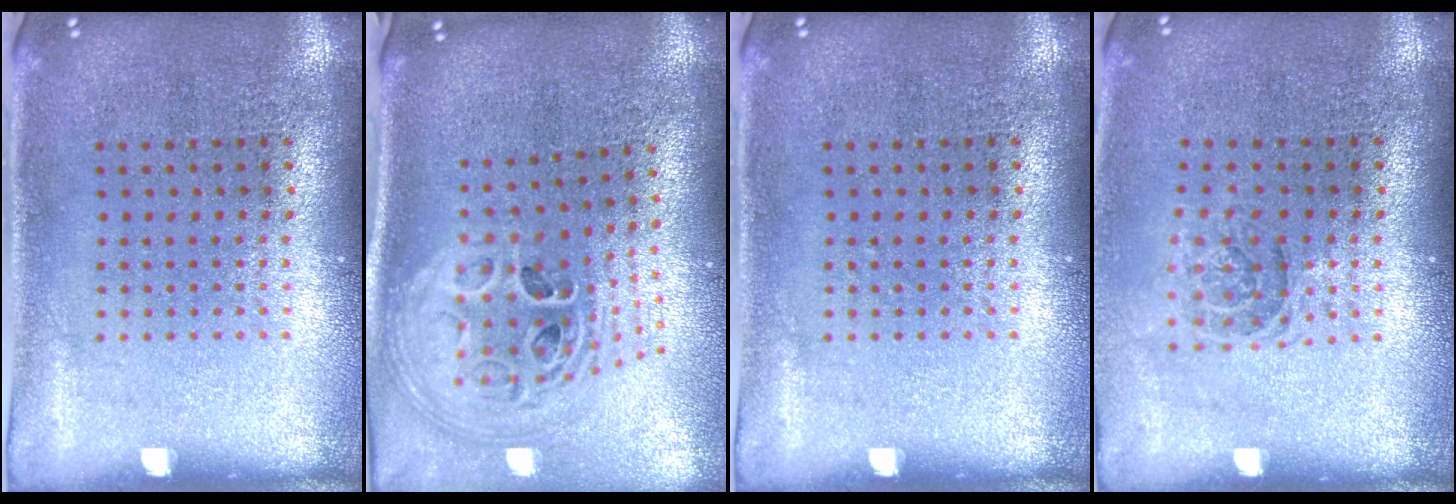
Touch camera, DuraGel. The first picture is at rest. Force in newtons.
{"total": 3.0, "press": 2.0, "slide": 2.2}
{"total": 0.0}
{"total": 1.2, "press": 1.1, "slide": 0.5}